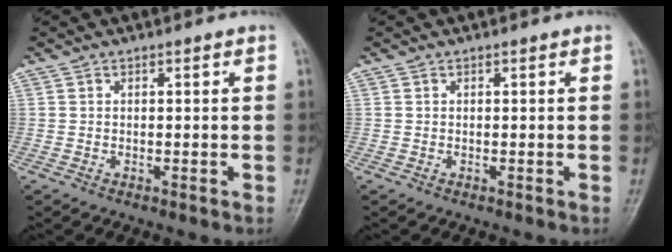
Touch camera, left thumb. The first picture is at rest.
{"total": 0.0}